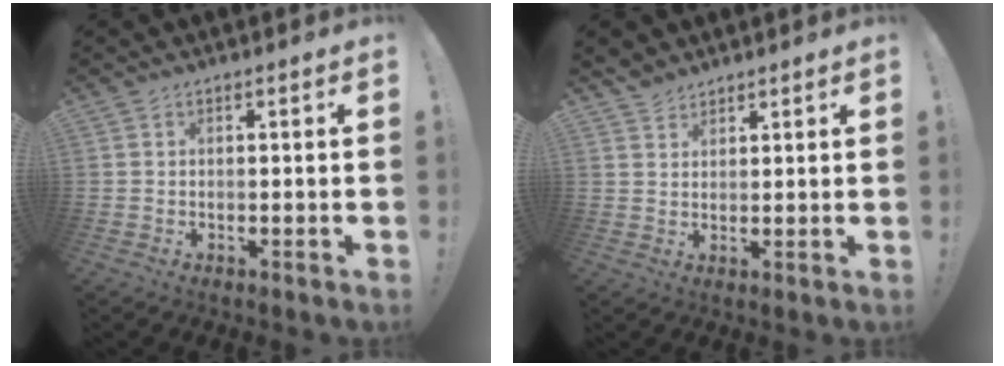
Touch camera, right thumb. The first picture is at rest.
{"total": 3.4, "force": [3.0, 1.6, 0.4], "torque": [-0.006, -0.019, 0.057]}